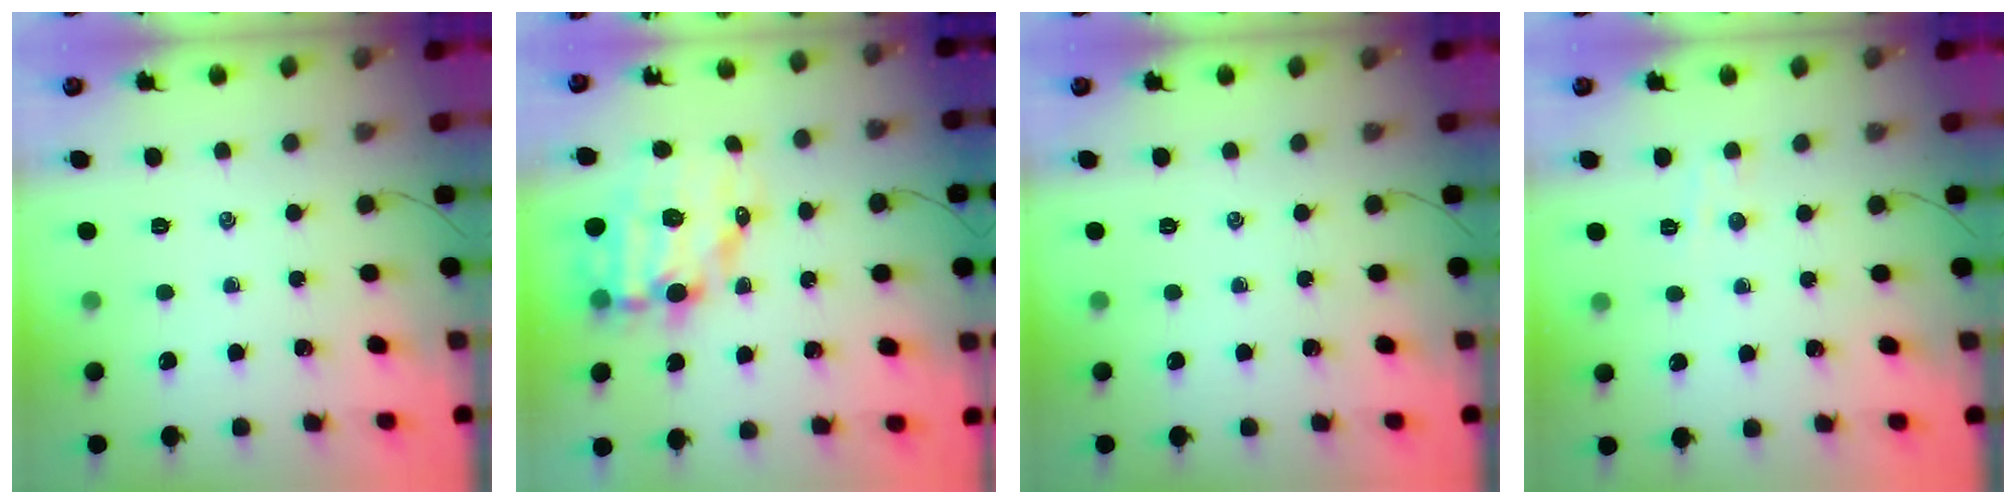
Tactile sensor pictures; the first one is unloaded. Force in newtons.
{"total": 12.5, "press": 12.2, "slide": 2.8}
{"total": 0.0}
{"total": 3.4, "press": 3.2, "slide": 0.9}